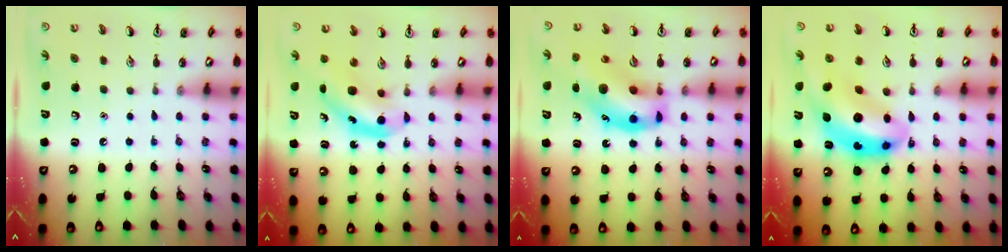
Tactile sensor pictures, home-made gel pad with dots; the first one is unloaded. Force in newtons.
{"total": 5.9, "press": 5.9, "slide": 0.8}
{"total": 17.1, "press": 16.6, "slide": 3.8}
{"total": 13.6, "press": 12.9, "slide": 4.3}